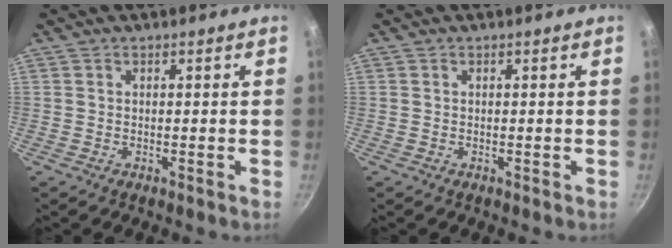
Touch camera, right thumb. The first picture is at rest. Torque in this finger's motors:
{"motor_torque": [0.00, 0.00, 0.09, 0.00, 0.02]}